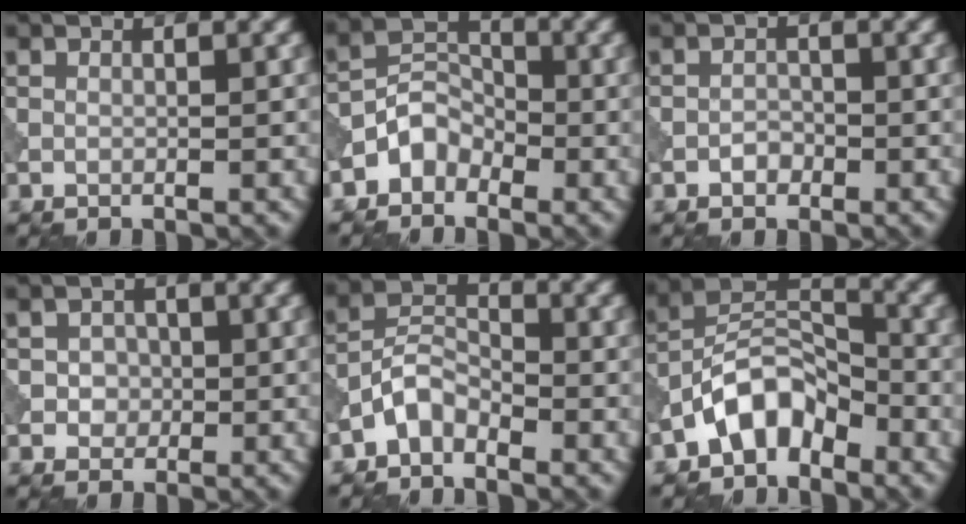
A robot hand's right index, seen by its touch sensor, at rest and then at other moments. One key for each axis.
{"total": 2.9, "fx": -1.9, "fy": 2.0, "fz": 0.9, "tx": -0.006, "ty": 0.013, "tz": -0.042}
{"total": 1.2, "fx": -0.6, "fy": 0.8, "fz": 0.5, "tx": -0.007, "ty": 0.002, "tz": -0.013}
{"total": 1.7, "fx": -0.1, "fy": 1.6, "fz": 0.6, "tx": 0.007, "ty": -0.002, "tz": -0.006}
{"total": 2.9, "fx": -2.1, "fy": 1.5, "fz": 1.3, "tx": -0.023, "ty": 0.015, "tz": -0.050}
{"total": 5.6, "fx": -3.7, "fy": 2.9, "fz": 3.0, "tx": -0.043, "ty": 0.018, "tz": -0.078}